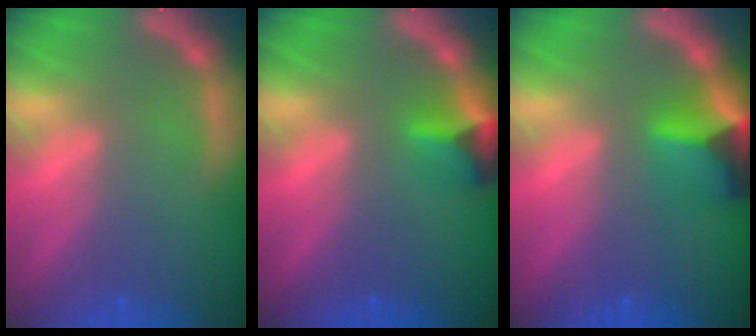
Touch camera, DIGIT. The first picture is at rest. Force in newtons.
{"total": 2.9}
{"total": 4.9}